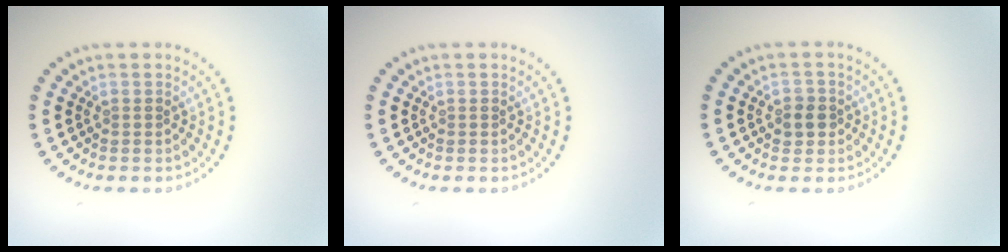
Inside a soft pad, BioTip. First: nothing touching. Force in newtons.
{"total": 0.0}
{"total": 1.8, "press": 1.7, "slide": 0.6}